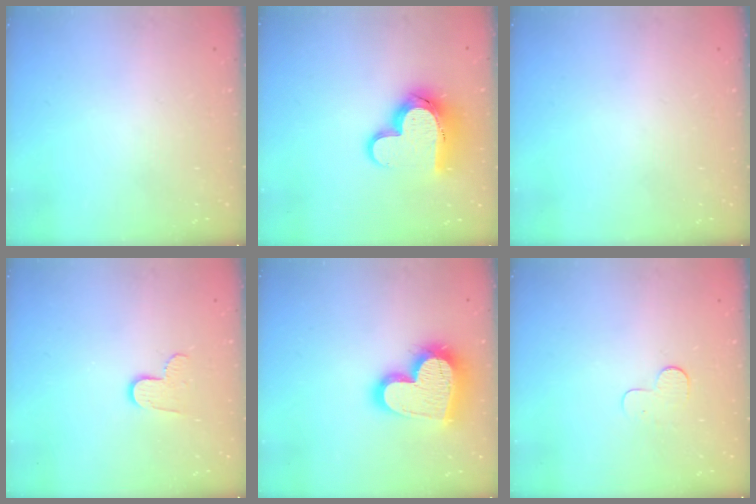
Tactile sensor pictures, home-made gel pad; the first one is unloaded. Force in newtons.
{"total": 14.8, "press": 14.7, "slide": 1.3}
{"total": 0.0}
{"total": 6.7, "press": 6.6, "slide": 0.4}
{"total": 20.8, "press": 20.7, "slide": 1.8}
{"total": 6.0, "press": 6.0, "slide": 0.5}